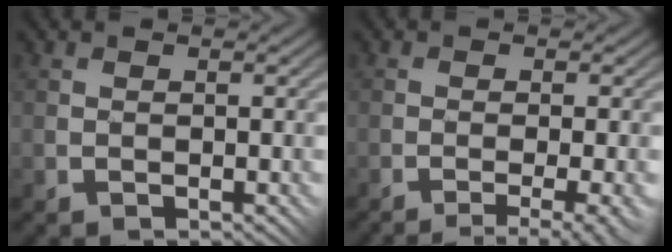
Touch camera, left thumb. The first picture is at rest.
{"total": 6.3, "force": [-4.8, 1.1, 4.0], "torque": [-0.049, 0.006, -0.054]}